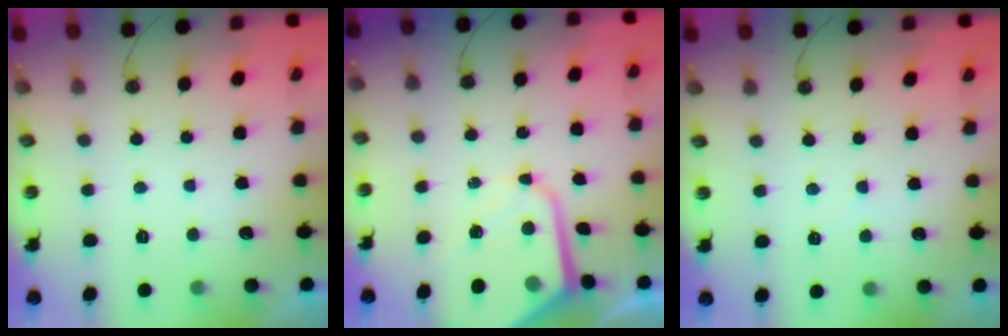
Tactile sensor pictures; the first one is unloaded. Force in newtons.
{"total": 9.6, "press": 9.5, "slide": 0.7}
{"total": 2.3, "press": 2.3, "slide": 0.3}